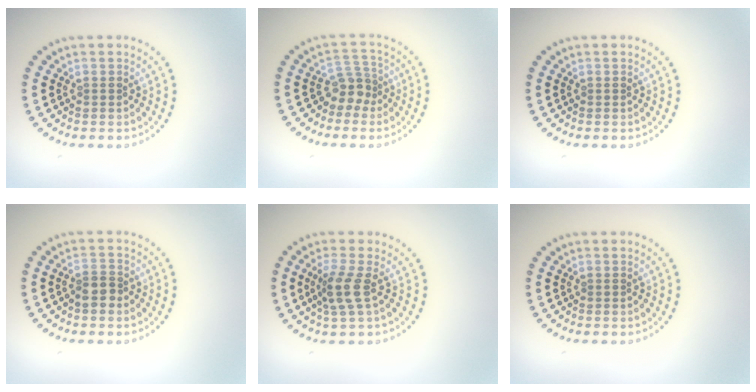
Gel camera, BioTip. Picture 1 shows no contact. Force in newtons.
{"total": 2.6, "press": 1.9, "slide": 1.7}
{"total": 0.0}
{"total": 1.9, "press": 1.6, "slide": 1.0}
{"total": 2.5, "press": 1.9, "slide": 1.7}
{"total": 0.0}